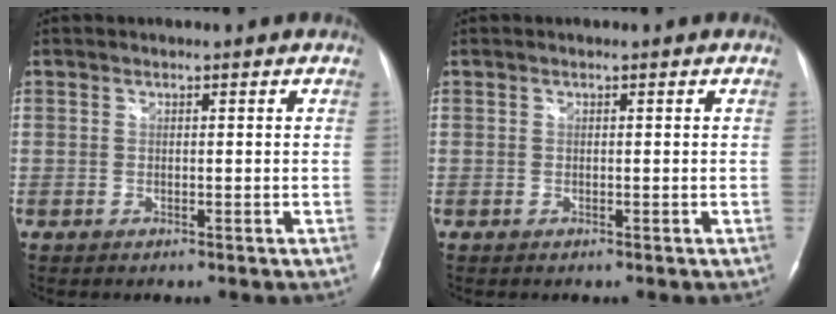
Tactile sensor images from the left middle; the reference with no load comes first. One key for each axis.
{"total": 0.0}